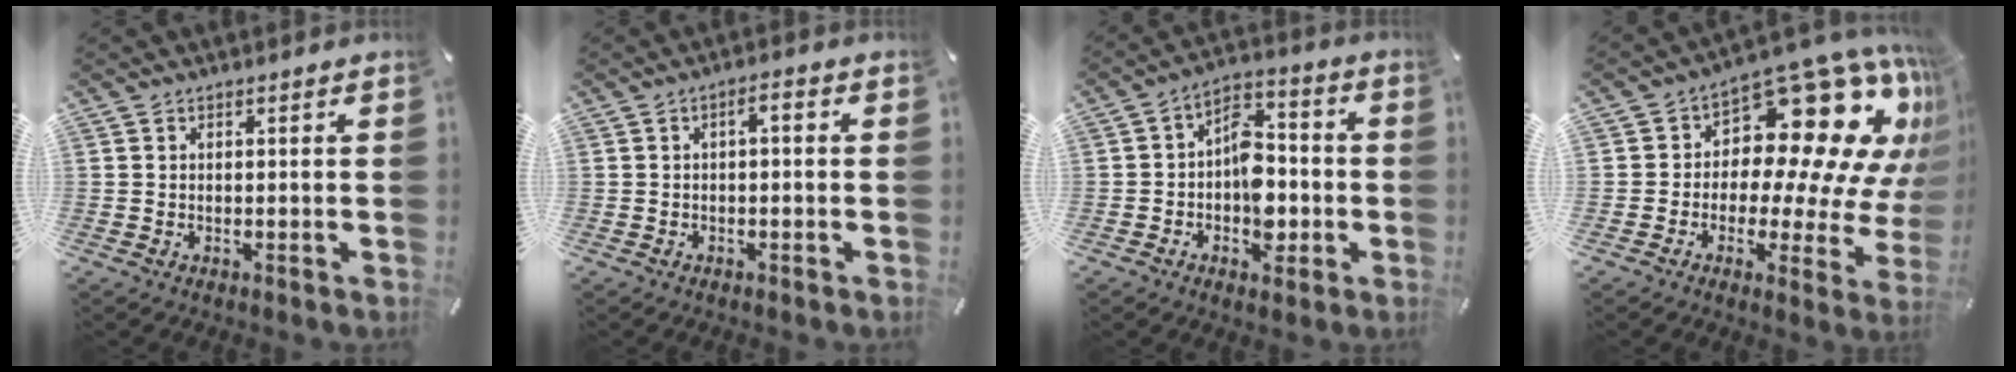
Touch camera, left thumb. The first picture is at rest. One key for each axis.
{"total": 2.5, "fx": -0.8, "fy": 0.8, "fz": 2.3, "tx": -0.040, "ty": 0.011, "tz": -0.016}
{"total": 10.1, "fx": -2.2, "fy": 7.4, "fz": 6.5, "tx": -0.084, "ty": 0.019, "tz": -0.038}
{"total": 21.0, "fx": 8.8, "fy": 11.0, "fz": 15.5, "tx": -0.215, "ty": -0.088, "tz": 0.149}